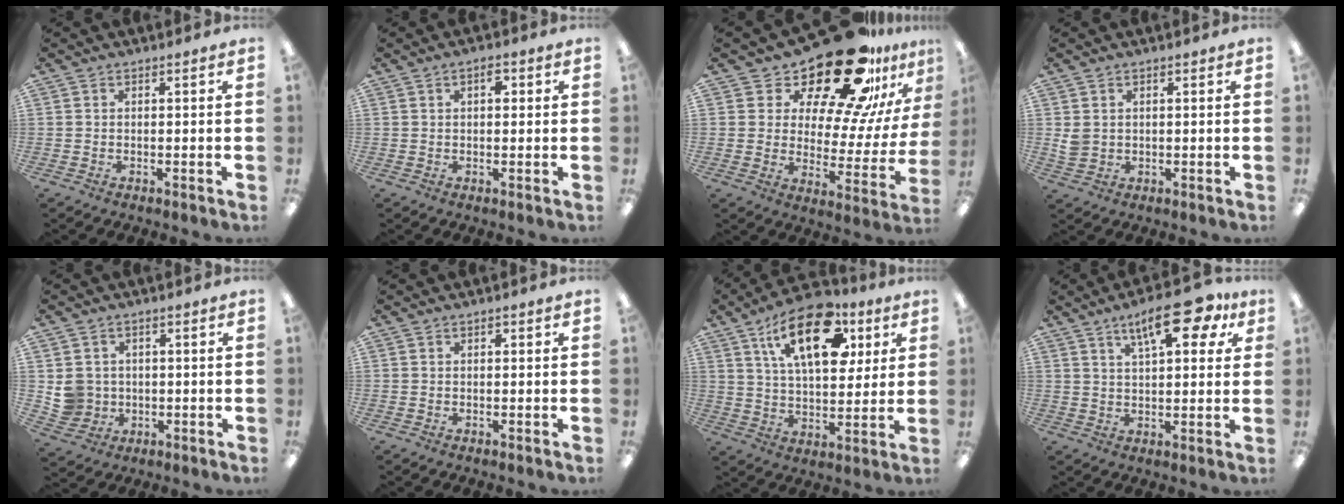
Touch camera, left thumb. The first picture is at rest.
{"total": 2.9, "force": [1.2, 1.4, 2.2], "torque": [-0.022, -0.003, 0.013]}
{"total": 24.6, "force": [19.1, 8.2, 13.0], "torque": [-0.205, -0.134, 0.319]}
{"total": 3.1, "force": [0.9, 2.7, 1.3], "torque": [-0.019, 0.001, 0.018]}
{"total": 5.6, "force": [0.7, 5.5, 0.7], "torque": [-0.015, 0.006, 0.020]}
{"total": 0.6, "force": [0.3, 0.4, 0.3], "torque": [-0.005, 0.004, 0.005]}
{"total": 19.7, "force": [9.4, 10.2, 14.0], "torque": [-0.206, -0.024, 0.157]}
{"total": 14.2, "force": [7.6, 5.5, 10.7], "torque": [-0.153, -0.028, 0.121]}